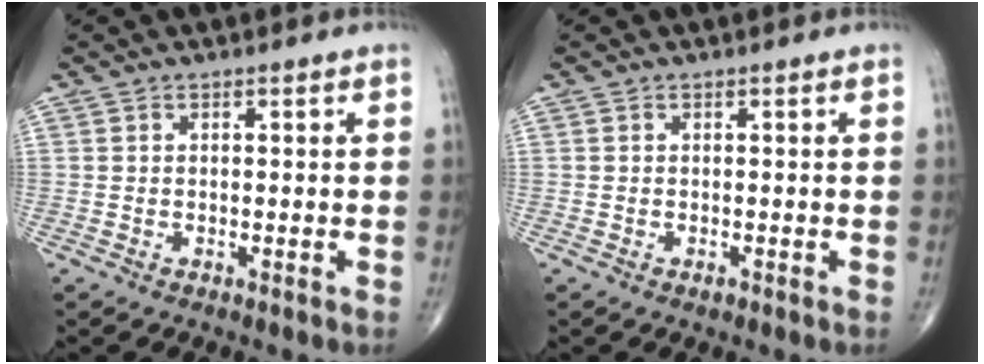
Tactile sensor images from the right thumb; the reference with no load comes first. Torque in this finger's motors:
{"motor_torque": [-0.13, -0.02, -0.12, -0.04, 0.01]}